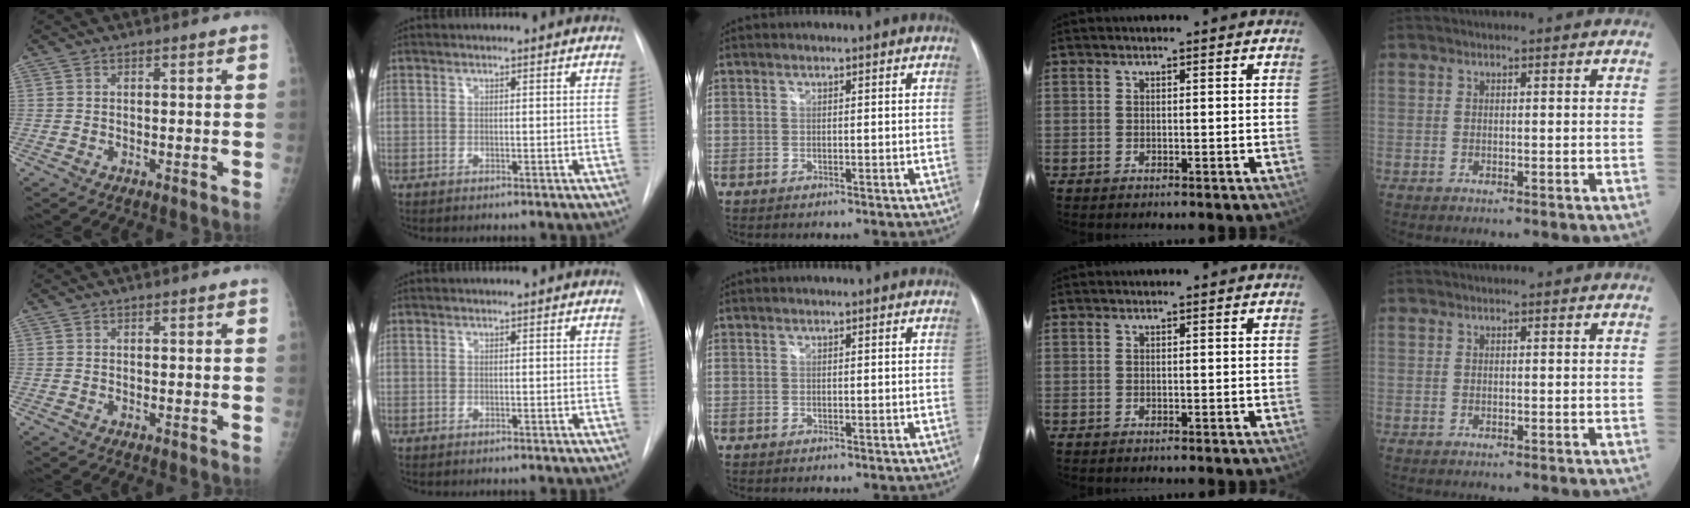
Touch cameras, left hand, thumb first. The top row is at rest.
{}